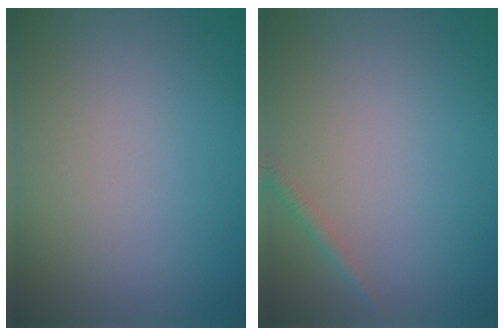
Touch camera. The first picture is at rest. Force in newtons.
{"total": 1.0, "press": 1.0, "slide": 0.0}